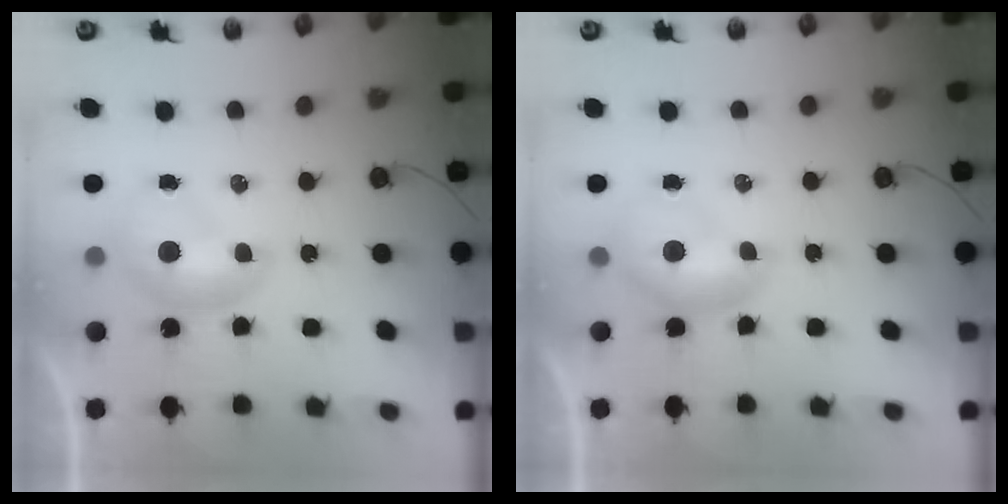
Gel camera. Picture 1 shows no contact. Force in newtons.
{"total": 0.0}